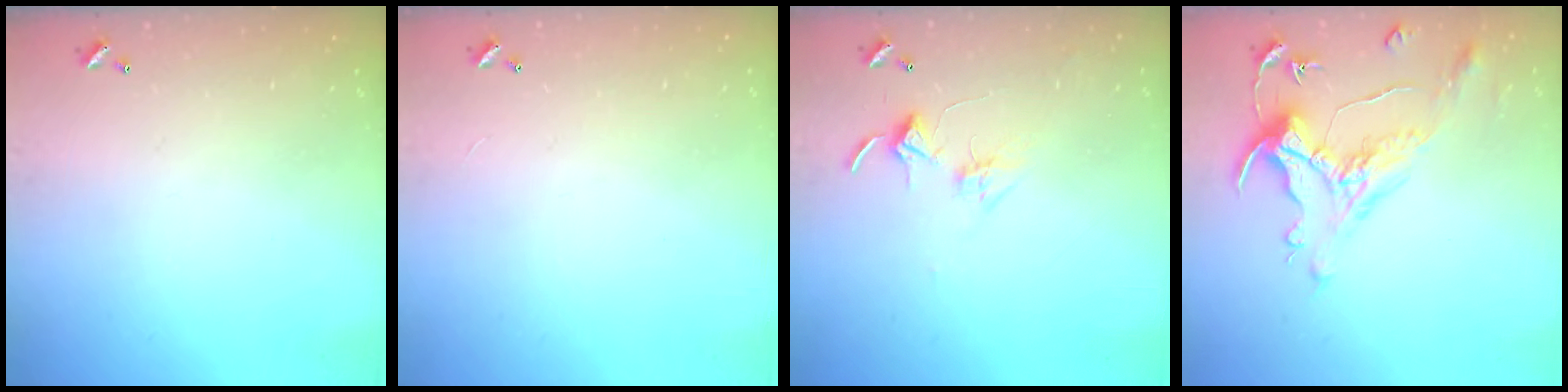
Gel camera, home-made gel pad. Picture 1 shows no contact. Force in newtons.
{"total": 2.8, "press": 2.8, "slide": 0.3}
{"total": 2.8, "press": 2.8, "slide": 0.2}
{"total": 0.9, "press": 0.2, "slide": 0.9}